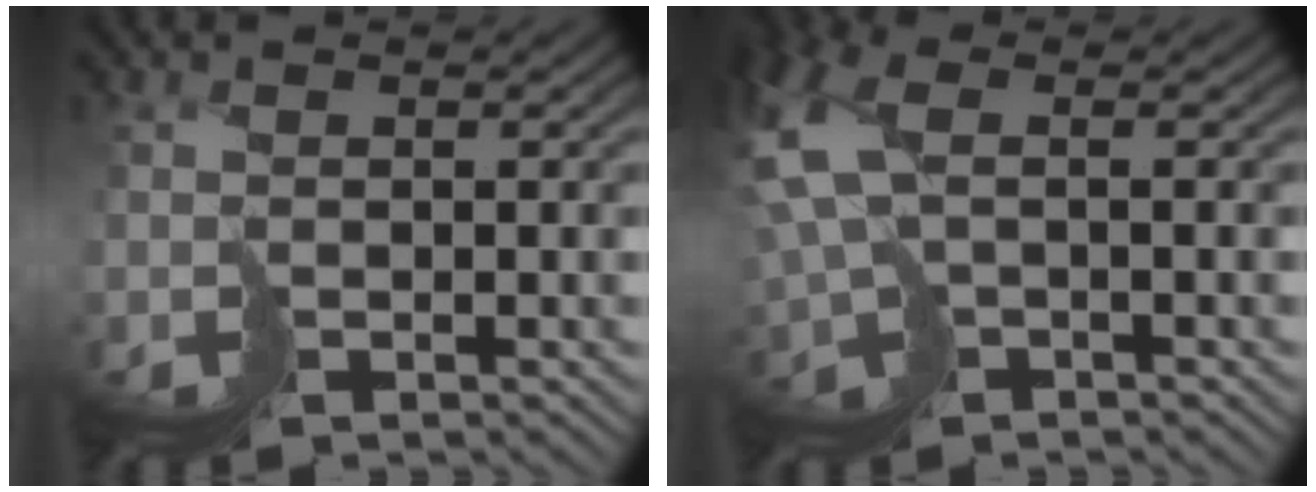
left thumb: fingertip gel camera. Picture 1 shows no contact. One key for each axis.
{"total": 7.2, "fx": 0.4, "fy": 3.7, "fz": 6.2, "tx": -0.183, "ty": -0.007, "tz": 0.010}